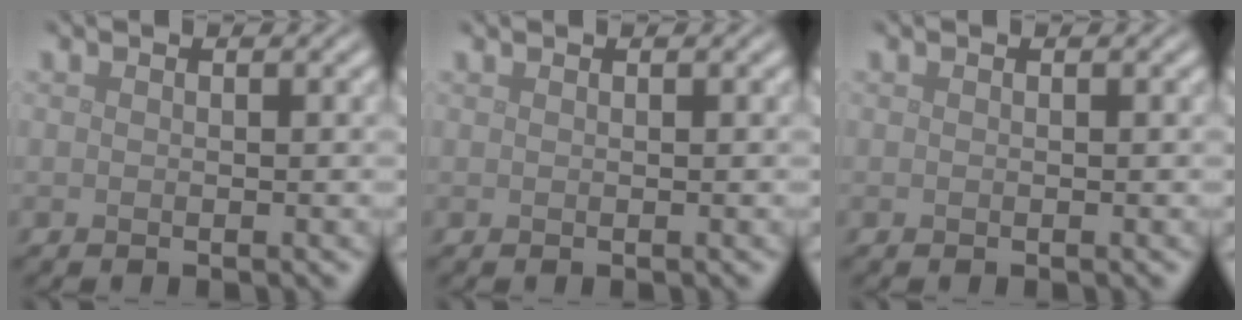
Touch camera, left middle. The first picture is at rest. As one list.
[{"total": 0.0}, {"total": 0.0}]